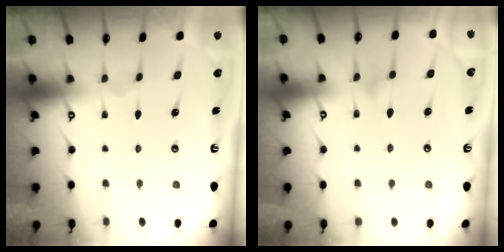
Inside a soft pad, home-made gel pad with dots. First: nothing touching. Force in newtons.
{"total": 7.1, "press": 7.1, "slide": 0.3}